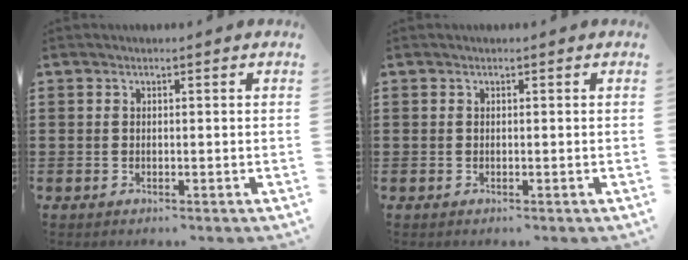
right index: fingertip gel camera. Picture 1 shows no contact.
{"total": 0.0}